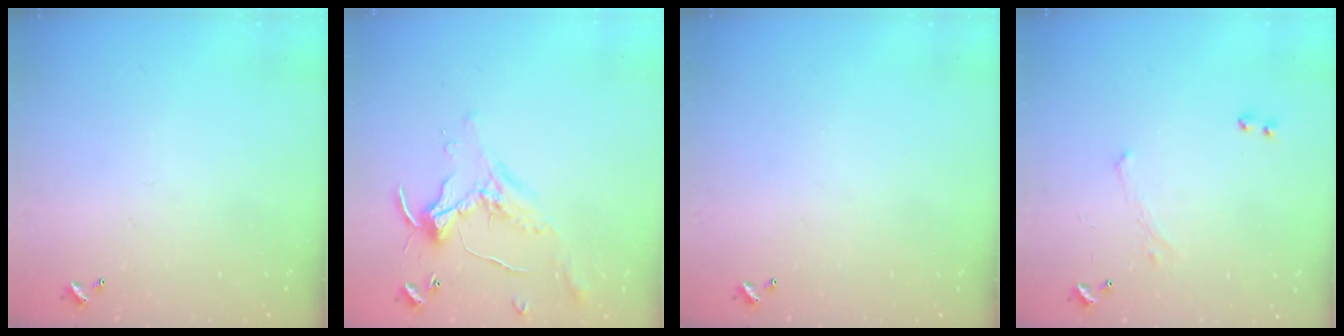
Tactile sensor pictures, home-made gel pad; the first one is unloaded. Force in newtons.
{"total": 0.8, "press": 0.8, "slide": 0.2}
{"total": 0.0}
{"total": 1.6, "press": 1.5, "slide": 0.6}